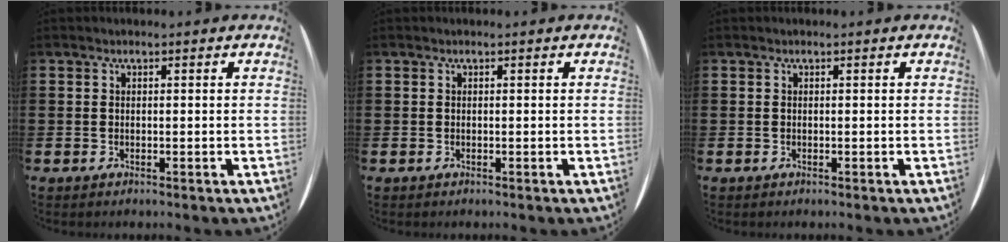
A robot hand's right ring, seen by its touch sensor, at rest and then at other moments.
{"total": 0.0}
{"total": 0.0}